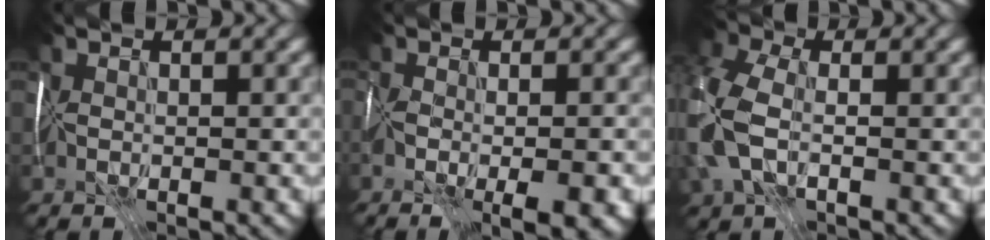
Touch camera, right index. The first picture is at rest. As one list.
[{"total": 6.3, "force": [-2.6, 2.3, 5.2], "torque": [-0.073, -0.011, -0.026]}, {"total": 9.0, "force": [-1.2, 5.9, 6.6], "torque": [-0.190, -0.001, -0.032]}]